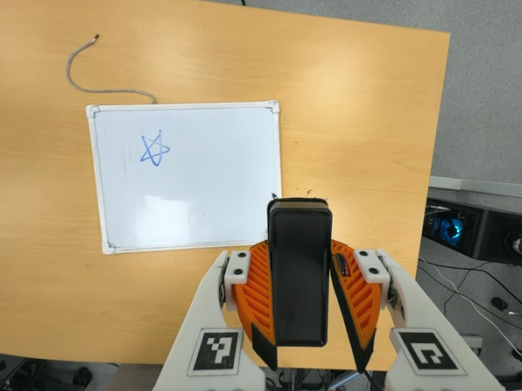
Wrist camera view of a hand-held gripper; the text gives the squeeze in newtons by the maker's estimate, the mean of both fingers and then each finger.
{"total": 6.1, "left": 4.7, "right": 7.5}